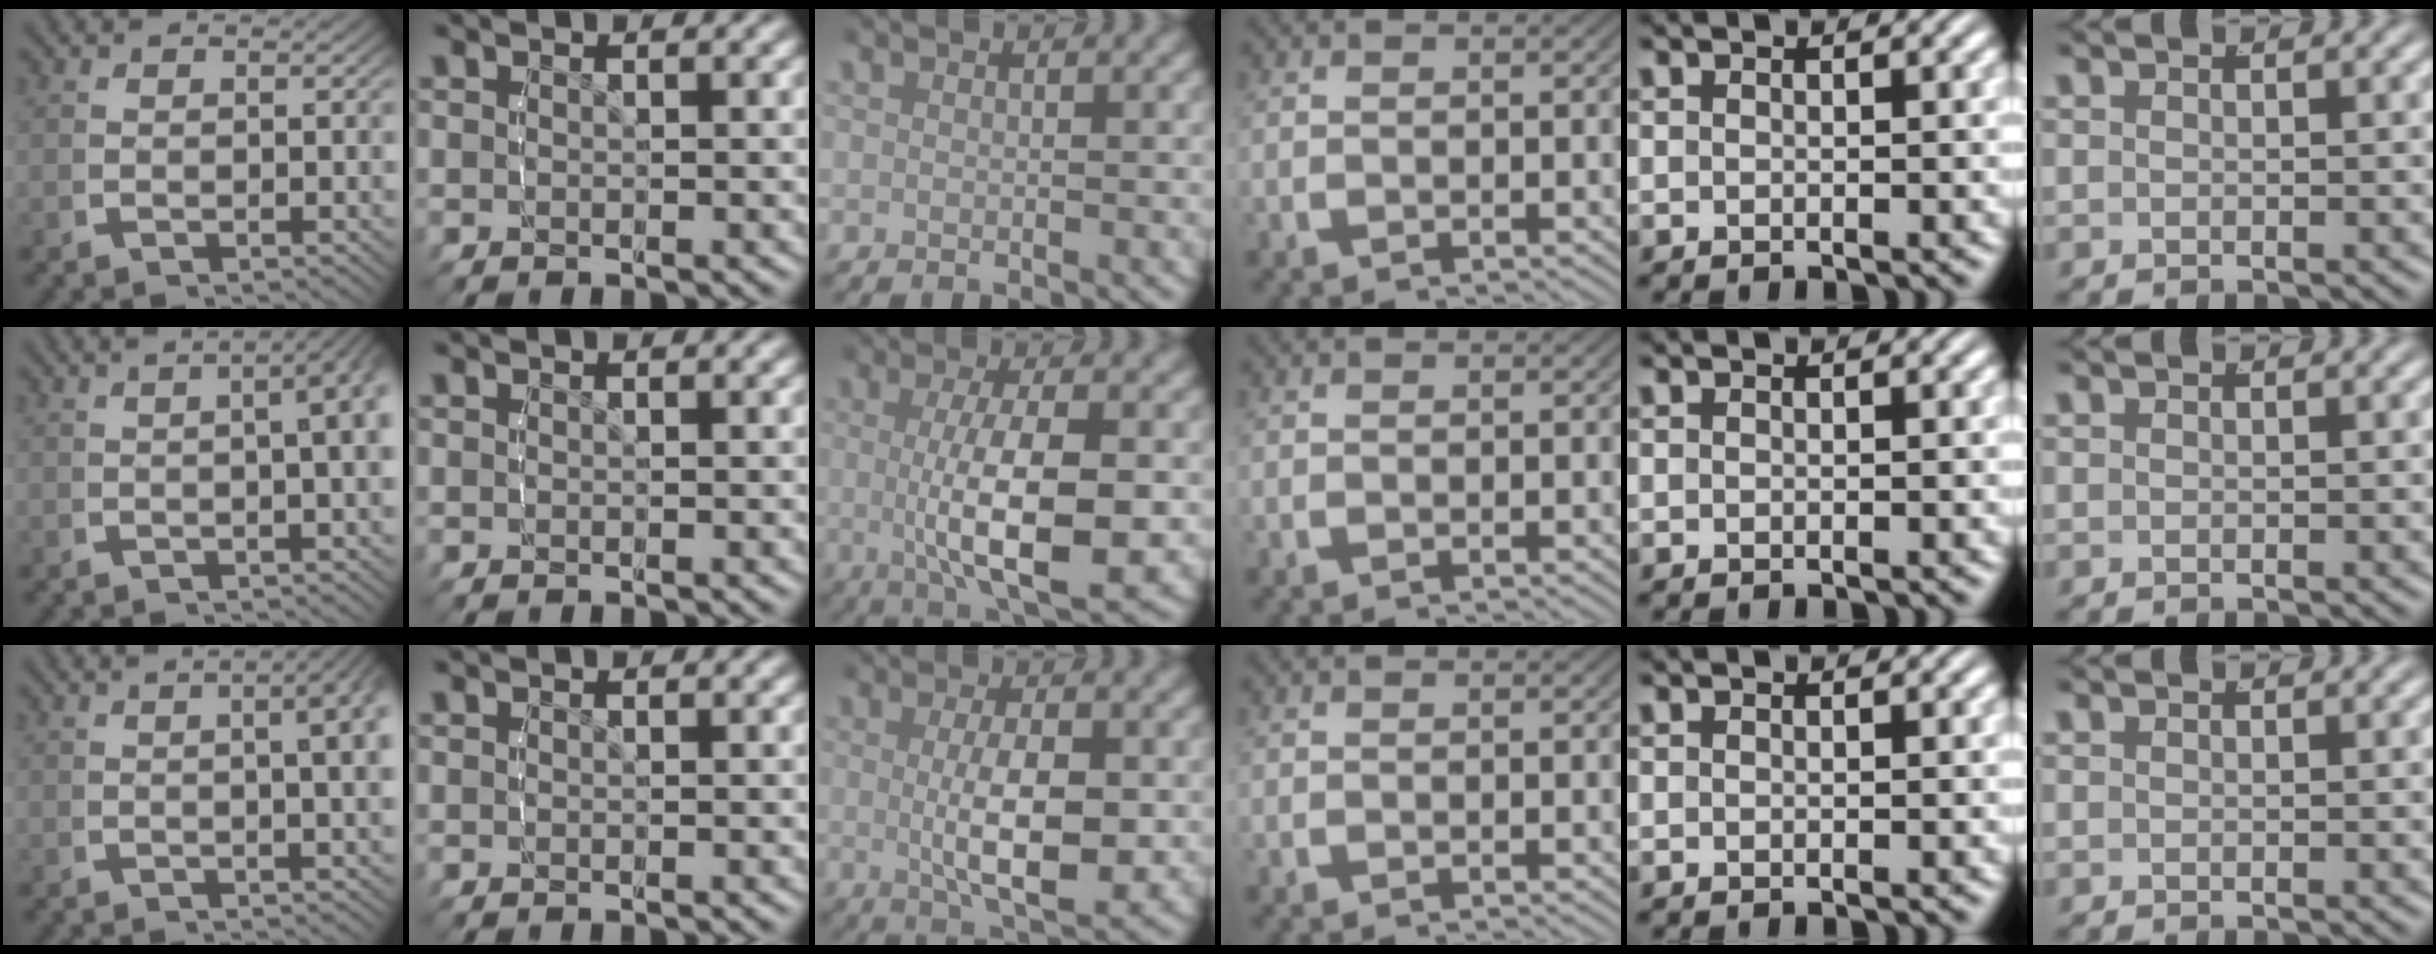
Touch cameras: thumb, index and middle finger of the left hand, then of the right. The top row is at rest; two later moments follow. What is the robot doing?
{"motion": "lift_and_place", "object": "cubes"}